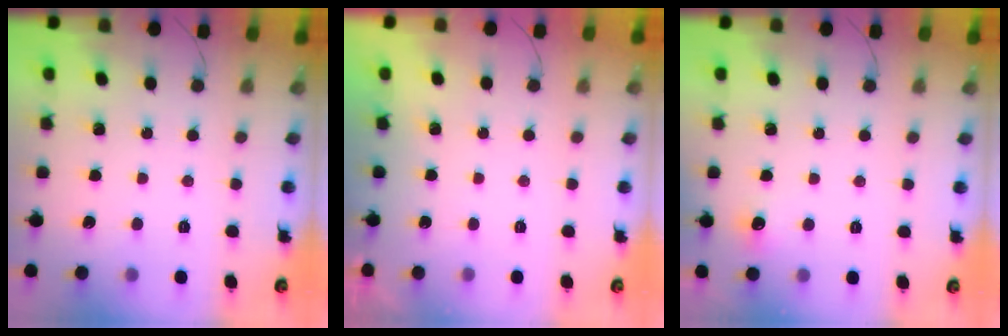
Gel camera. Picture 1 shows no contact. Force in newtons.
{"total": 0.6, "press": 0.2, "slide": 0.5}
{"total": 4.2, "press": 3.9, "slide": 1.7}